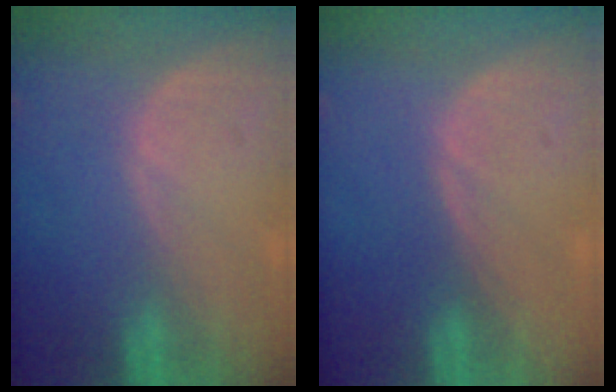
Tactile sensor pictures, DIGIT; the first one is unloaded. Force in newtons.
{"total": 0.0}